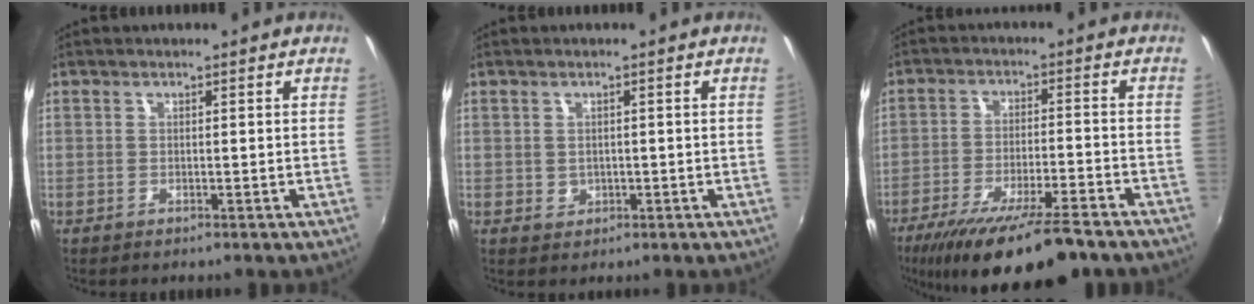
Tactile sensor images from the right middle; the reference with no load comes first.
{"total": 1.3, "force": [0.1, 1.2, 0.4], "torque": [-0.004, 0.002, 0.002]}
{"total": 17.1, "force": [-12.9, 3.0, 10.8], "torque": [-0.203, -0.045, -0.205]}